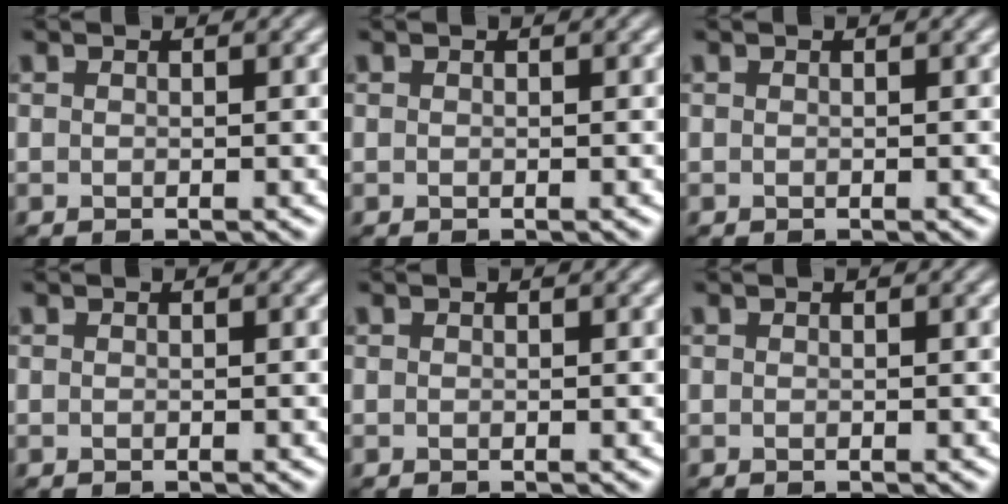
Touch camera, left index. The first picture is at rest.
{"total": 0.0}
{"total": 0.0}
{"total": 0.0}
{"total": 0.0}
{"total": 0.0}